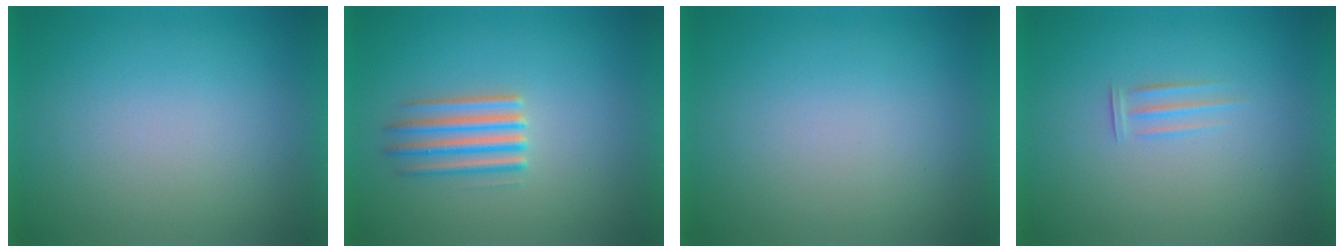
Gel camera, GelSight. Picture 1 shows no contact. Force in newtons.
{"total": 2.5}
{"total": 0.0}
{"total": 1.7}